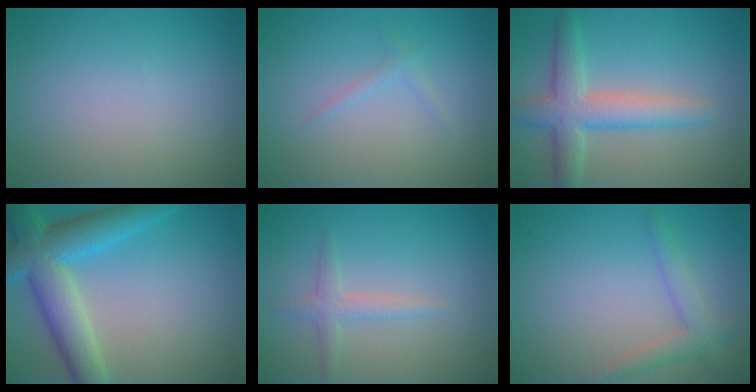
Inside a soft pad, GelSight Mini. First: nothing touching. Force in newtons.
{"total": 0.8, "press": 0.8, "slide": 0.0}
{"total": 4.9, "press": 4.9, "slide": 0.2}
{"total": 7.4, "press": 7.4, "slide": 0.4}
{"total": 1.7, "press": 1.7, "slide": 0.1}
{"total": 2.3, "press": 2.3, "slide": 0.1}